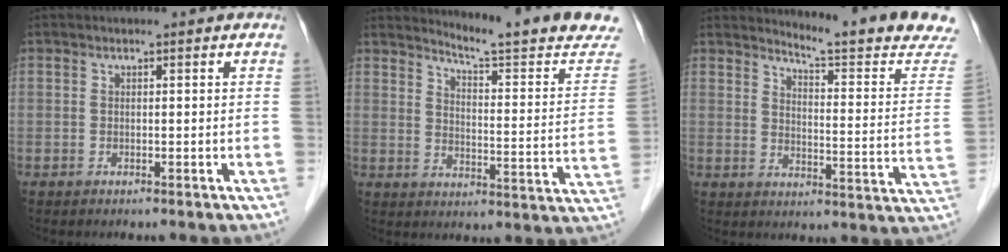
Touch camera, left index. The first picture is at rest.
{"total": 16.5, "force": [15.6, -0.2, 5.4], "torque": [-0.075, -0.088, 0.186]}
{"total": 15.5, "force": [14.8, -0.6, 4.6], "torque": [-0.060, -0.098, 0.168]}